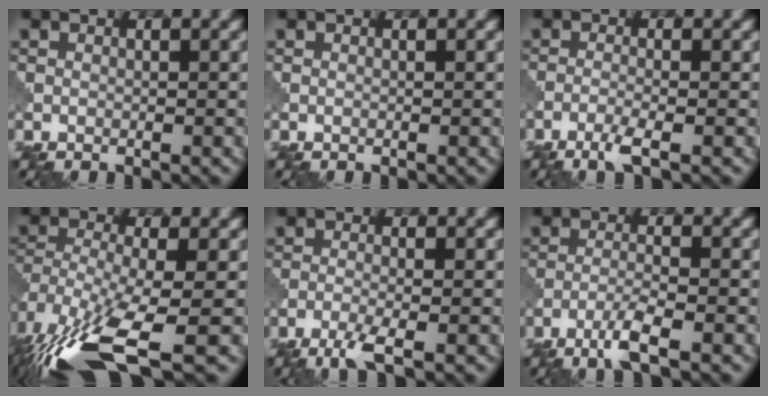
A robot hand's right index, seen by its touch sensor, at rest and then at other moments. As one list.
[{"total": 0.0}, {"total": 2.1, "force": [-1.3, 0.3, 1.6], "torque": [-0.031, 0.001, -0.035]}, {"total": 12.4, "force": [-7.0, 4.4, 9.3], "torque": [-0.214, -0.022, -0.118]}, {"total": 2.7, "force": [-1.7, 0.4, 2.0], "torque": [-0.041, -0.002, -0.043]}, {"total": 3.0, "force": [-1.9, 0.2, 2.3], "torque": [-0.045, 0.004, -0.046]}]